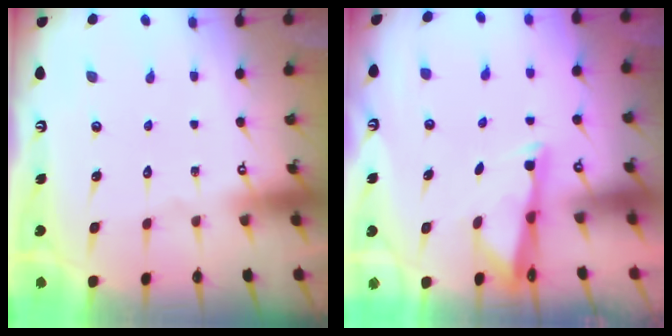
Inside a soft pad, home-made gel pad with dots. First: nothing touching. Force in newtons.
{"total": 2.9, "press": 2.9, "slide": 0.5}